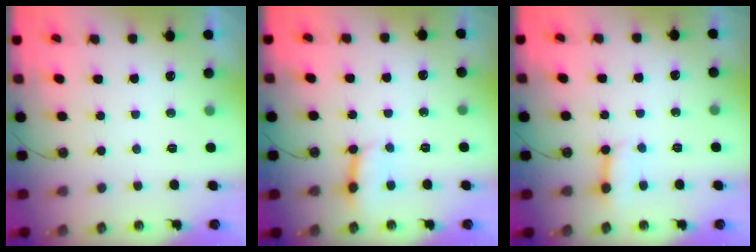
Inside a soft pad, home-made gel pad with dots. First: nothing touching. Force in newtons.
{"total": 4.0, "press": 4.0, "slide": 0.3}
{"total": 3.3, "press": 3.3, "slide": 0.5}